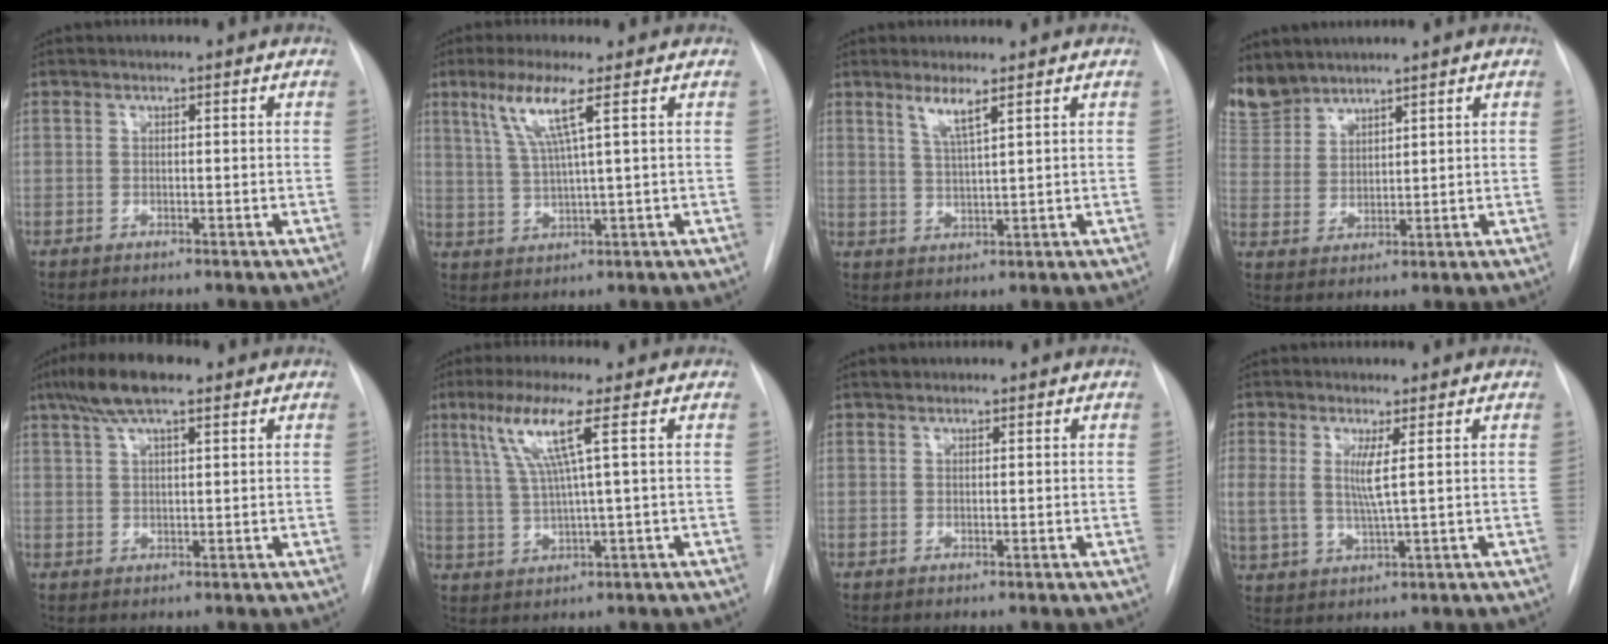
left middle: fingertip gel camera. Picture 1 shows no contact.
{"total": 6.8, "force": [3.1, -0.7, 6.0], "torque": [-0.126, 0.001, 0.066]}
{"total": 3.7, "force": [2.3, -0.3, 2.9], "torque": [-0.061, -0.010, 0.047]}
{"total": 7.3, "force": [6.8, 2.4, 0.4], "torque": [-0.014, 0.002, 0.150]}
{"total": 7.5, "force": [5.0, 1.5, 5.4], "torque": [-0.109, 0.020, 0.089]}
{"total": 7.9, "force": [3.1, -1.2, 7.1], "torque": [-0.151, 0.007, 0.065]}
{"total": 0.8, "force": [0.7, 0.3, 0.1], "torque": [-0.007, 0.005, 0.013]}
{"total": 5.0, "force": [1.3, 0.7, 4.7], "torque": [-0.114, -0.003, 0.031]}